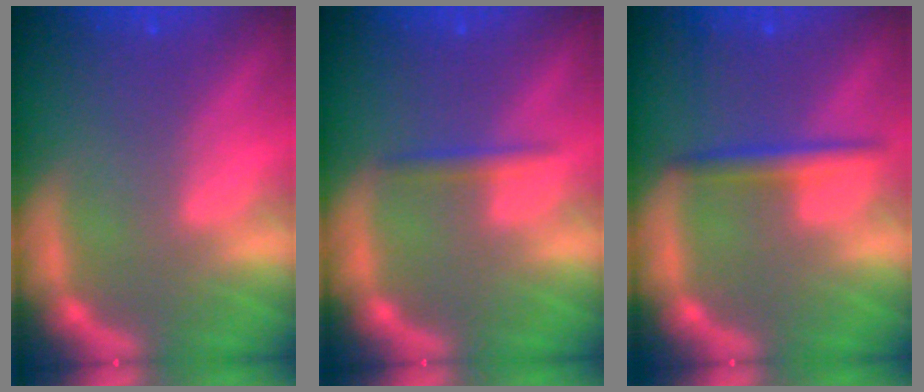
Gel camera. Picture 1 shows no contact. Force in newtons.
{"total": 1.4}
{"total": 2.4}